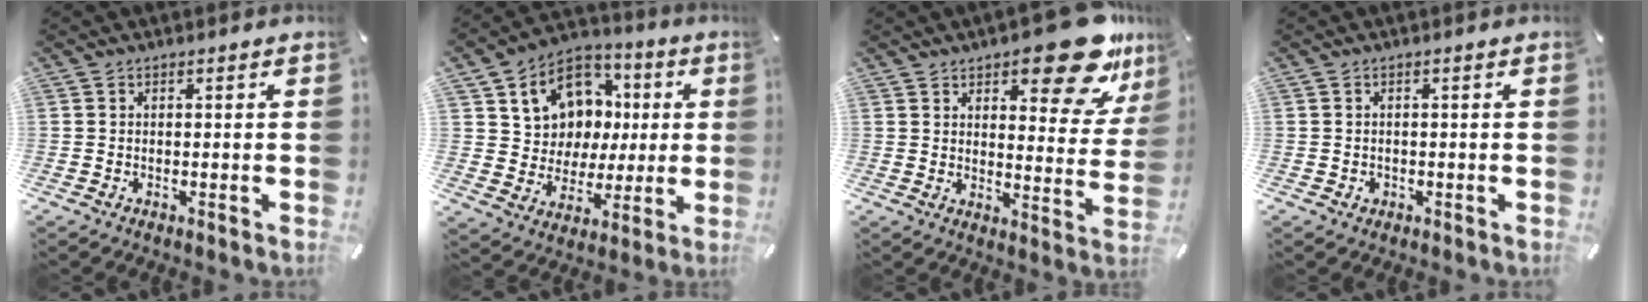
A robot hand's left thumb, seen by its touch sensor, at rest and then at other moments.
{"total": 12.0, "force": [3.2, 11.2, 3.0], "torque": [-0.059, -0.026, 0.072]}
{"total": 17.9, "force": [12.4, 7.0, 10.9], "torque": [-0.132, -0.086, 0.202]}
{"total": 1.0, "force": [-0.2, 0.9, 0.3], "torque": [-0.006, 0.005, -0.006]}